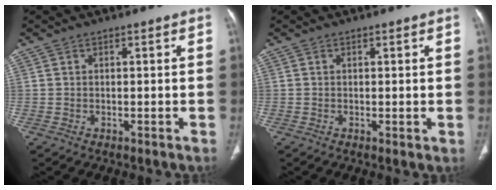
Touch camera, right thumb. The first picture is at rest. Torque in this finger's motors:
{"motor_torque": [-0.22, 0.18, 0.09, 0.32, -0.01]}